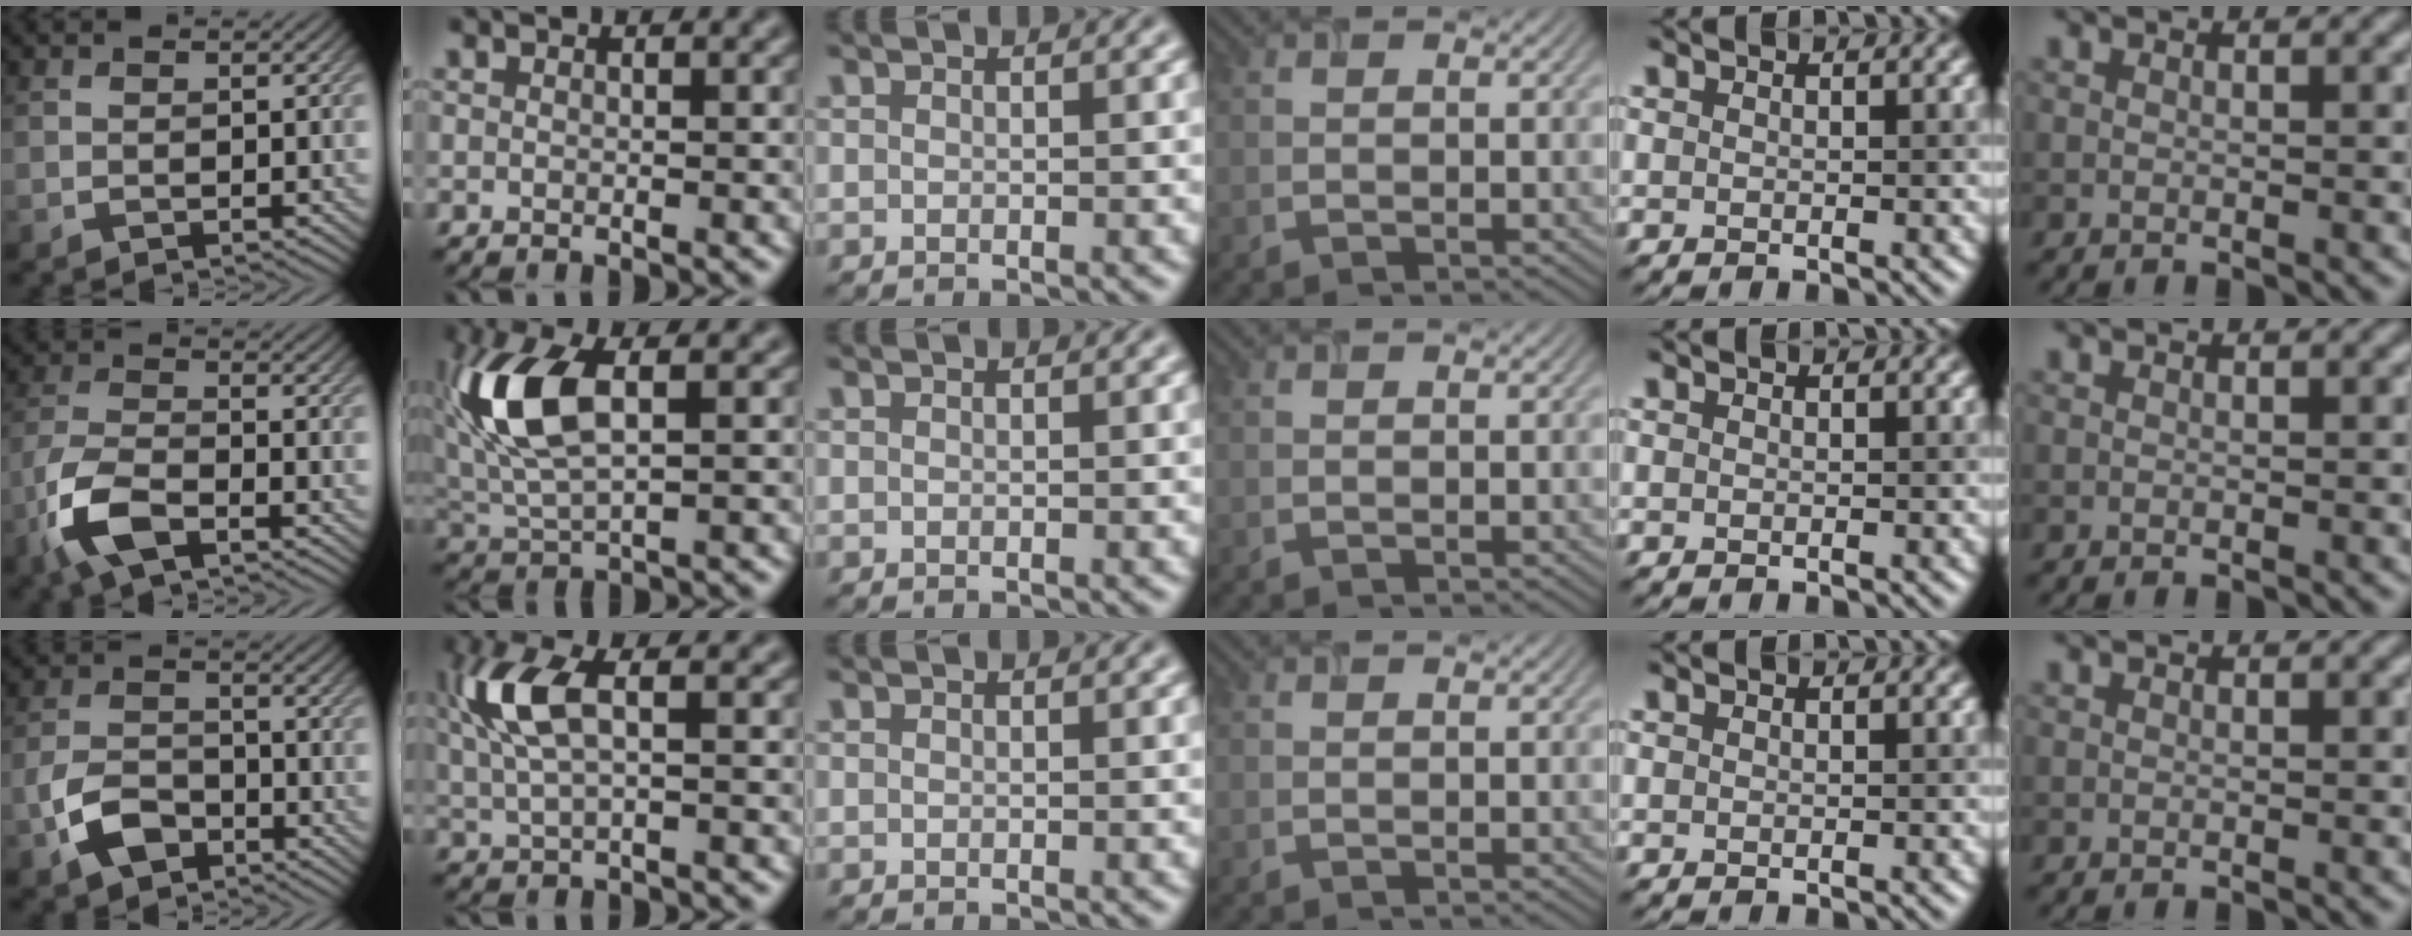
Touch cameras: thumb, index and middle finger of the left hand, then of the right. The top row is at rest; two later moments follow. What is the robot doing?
{"motion": "insert", "object": "airpods case & airpods"}